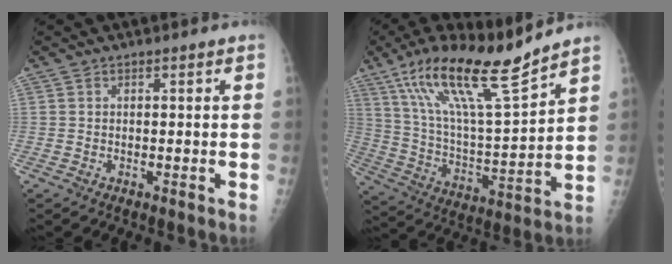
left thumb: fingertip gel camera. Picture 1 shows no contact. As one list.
[{"total": 19.4, "force": [13.8, 2.8, 13.3], "torque": [-0.219, -0.065, 0.255]}]